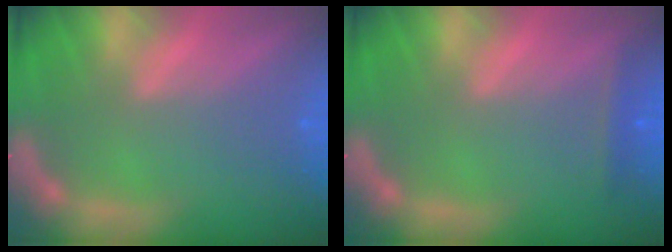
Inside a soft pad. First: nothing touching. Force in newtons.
{"total": 1.4}